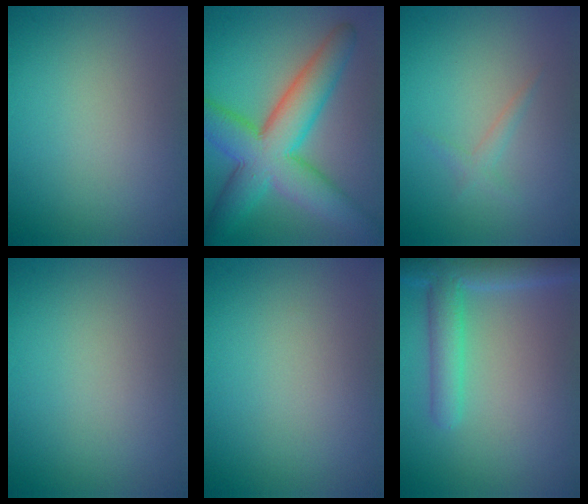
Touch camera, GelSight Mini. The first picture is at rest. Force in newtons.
{"total": 9.6, "press": 9.6, "slide": 0.2}
{"total": 1.1, "press": 1.1, "slide": 0.0}
{"total": 0.0}
{"total": 0.0}
{"total": 4.9, "press": 4.9, "slide": 0.3}